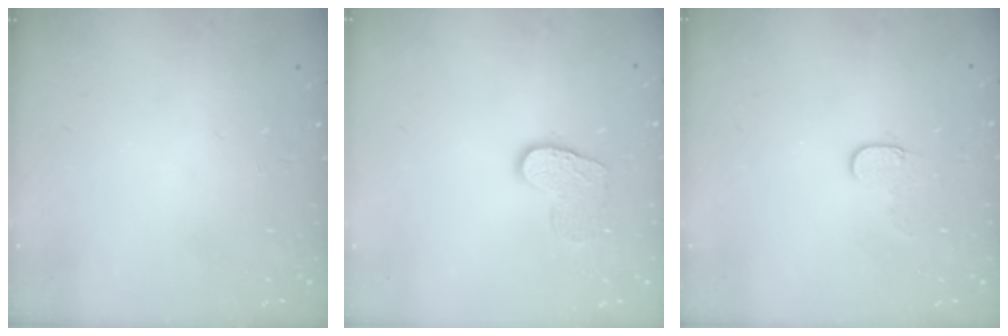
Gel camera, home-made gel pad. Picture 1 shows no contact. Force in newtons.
{"total": 9.5, "press": 9.5, "slide": 0.7}
{"total": 5.5, "press": 5.5, "slide": 0.5}